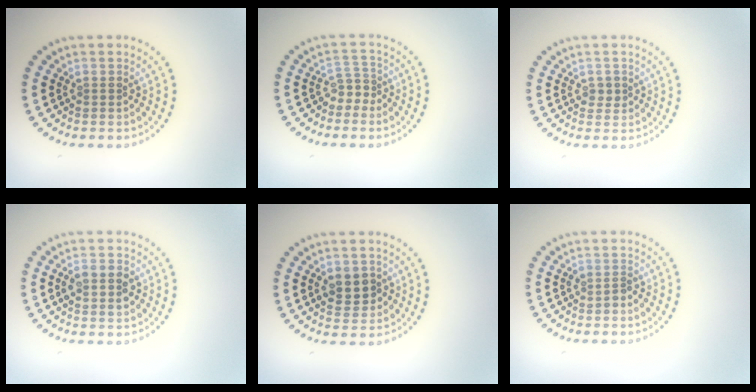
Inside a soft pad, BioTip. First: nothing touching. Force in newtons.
{"total": 1.8, "press": 1.1, "slide": 1.4}
{"total": 1.1, "press": 1.1, "slide": 0.2}
{"total": 2.6, "press": 2.6, "slide": 0.2}
{"total": 2.8, "press": 2.8, "slide": 0.4}
{"total": 0.9, "press": 0.8, "slide": 0.3}